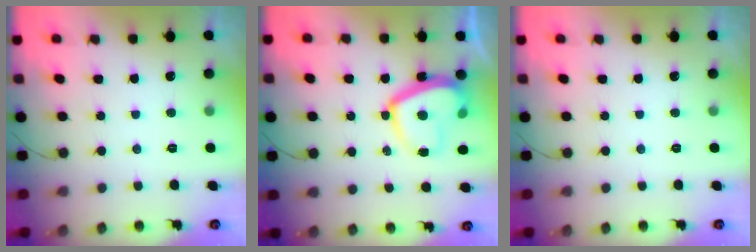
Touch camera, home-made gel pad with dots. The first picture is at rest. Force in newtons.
{"total": 13.5, "press": 13.4, "slide": 1.2}
{"total": 0.0}